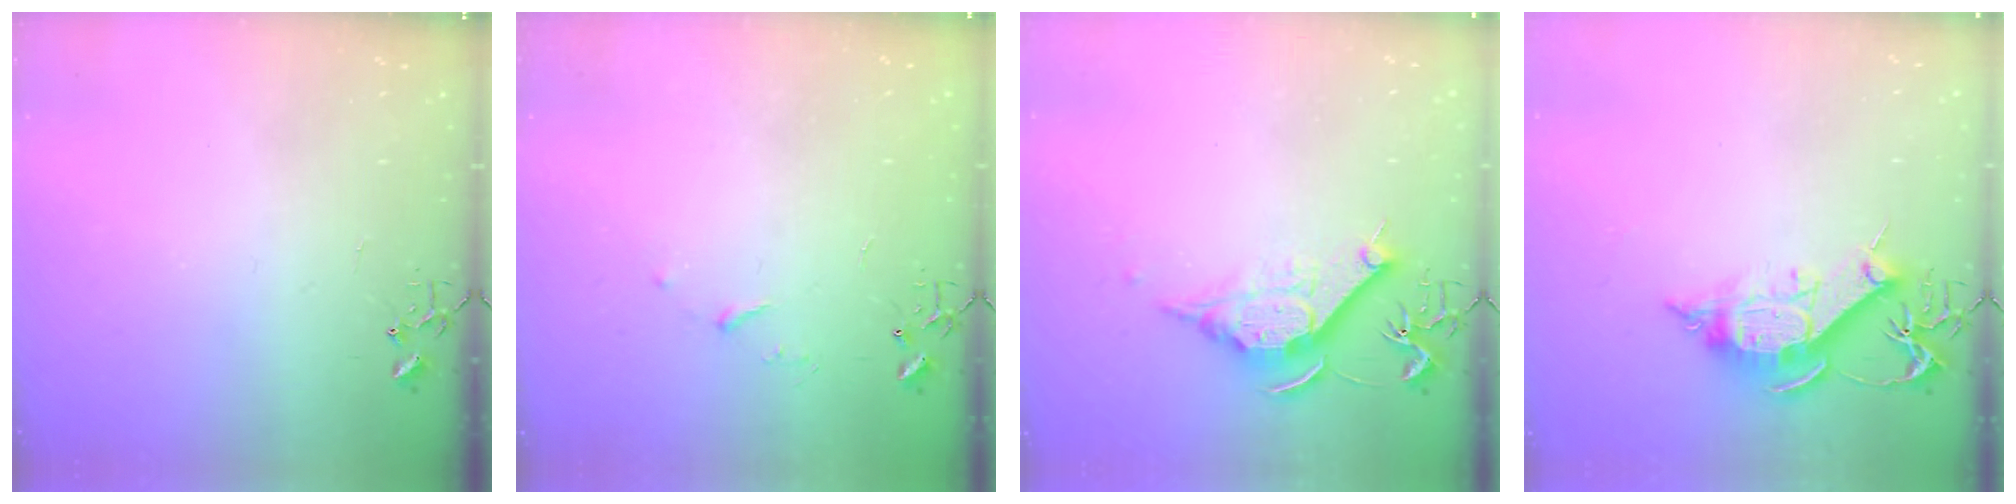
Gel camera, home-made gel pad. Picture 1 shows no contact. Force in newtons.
{"total": 3.9, "press": 3.8, "slide": 0.6}
{"total": 11.3, "press": 11.2, "slide": 1.1}
{"total": 12.0, "press": 12.0, "slide": 1.3}